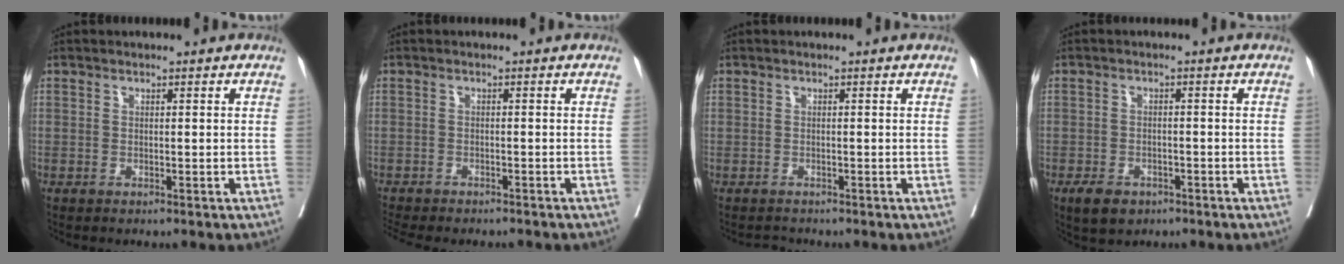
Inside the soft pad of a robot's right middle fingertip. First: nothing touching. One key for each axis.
{"total": 8.5, "fx": -7.8, "fy": 1.6, "fz": 3.1, "tx": -0.045, "ty": -0.006, "tz": -0.106}
{"total": 0.9, "fx": -0.7, "fy": 0.4, "fz": -0.4, "tx": -0.003, "ty": -0.003, "tz": -0.014}
{"total": 4.3, "fx": -2.8, "fy": 2.6, "fz": 2.0, "tx": -0.035, "ty": -0.001, "tz": -0.039}